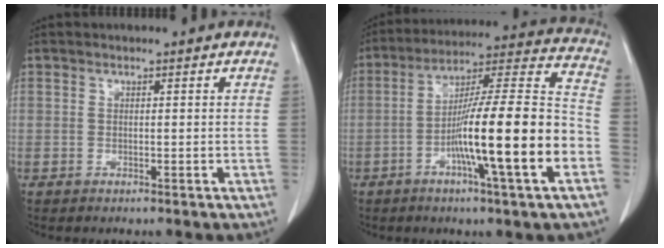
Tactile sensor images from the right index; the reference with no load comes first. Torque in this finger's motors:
{"motor_torque": [2.14, 0.00, 1.05, 0.21]}